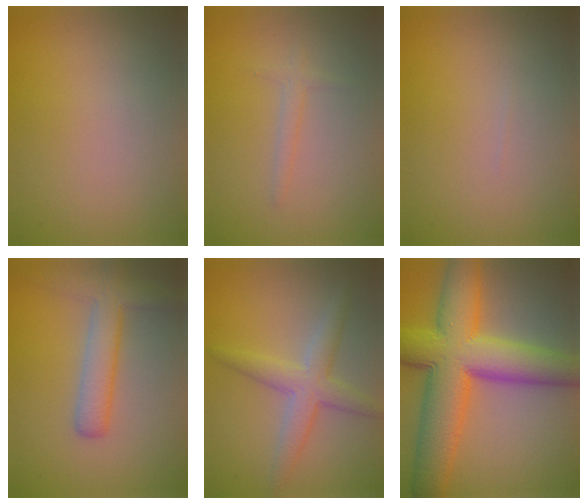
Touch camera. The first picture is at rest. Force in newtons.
{"total": 1.1, "press": 1.1, "slide": 0.1}
{"total": 0.0}
{"total": 4.2, "press": 4.2, "slide": 0.2}
{"total": 3.7, "press": 3.7, "slide": 0.1}
{"total": 12.6, "press": 12.6, "slide": 0.4}